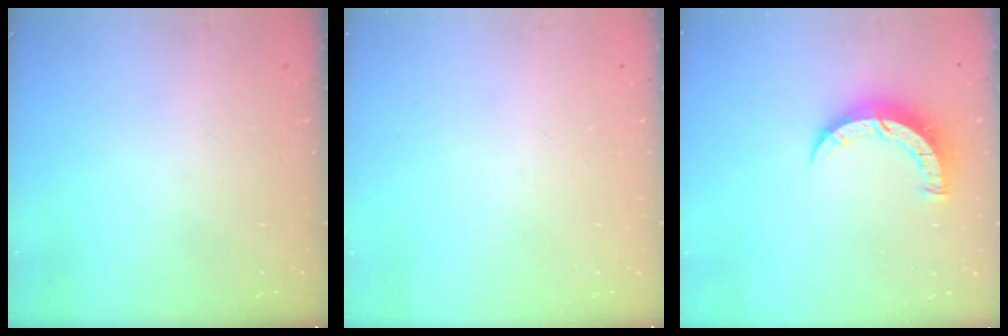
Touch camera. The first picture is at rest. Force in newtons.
{"total": 0.0}
{"total": 7.0, "press": 7.0, "slide": 0.4}